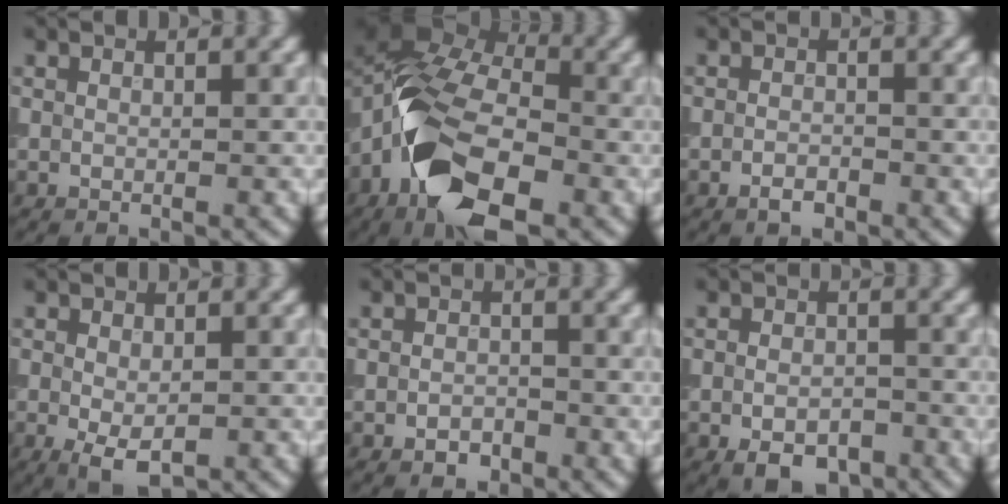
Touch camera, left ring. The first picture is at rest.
{"total": 11.3, "force": [-4.7, 6.1, 8.3], "torque": [-0.156, -0.001, -0.091]}
{"total": 1.3, "force": [-0.8, 0.7, 0.8], "torque": [-0.013, 0.001, -0.017]}
{"total": 3.4, "force": [-1.0, 1.9, 2.7], "torque": [-0.052, -0.012, -0.012]}
{"total": 1.6, "force": [-1.0, 1.0, 0.8], "torque": [-0.011, 0.001, -0.019]}
{"total": 4.3, "force": [-2.3, 2.4, 2.7], "torque": [-0.040, -0.004, -0.040]}